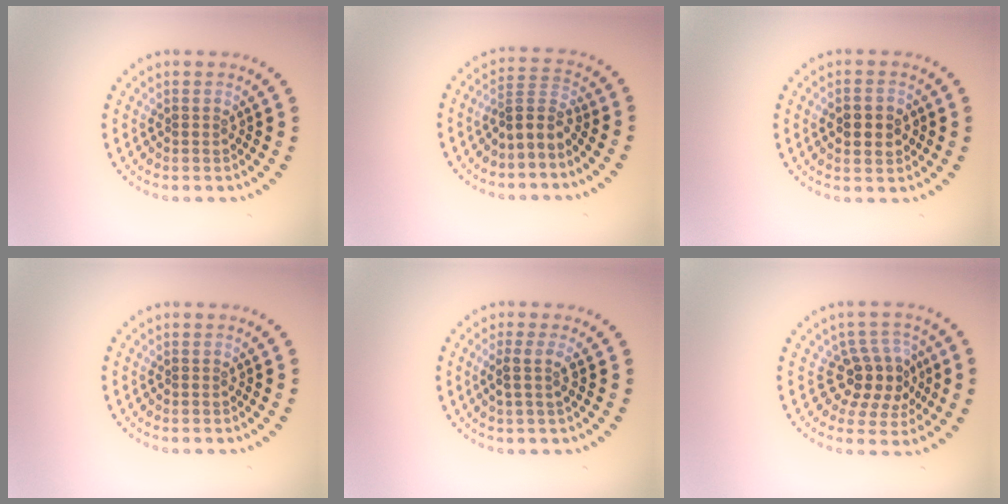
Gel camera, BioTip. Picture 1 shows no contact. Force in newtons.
{"total": 2.7, "press": 2.0, "slide": 1.9}
{"total": 3.8, "press": 3.8, "slide": 0.2}
{"total": 0.0}
{"total": 1.9, "press": 1.4, "slide": 1.2}
{"total": 4.0, "press": 3.6, "slide": 1.9}